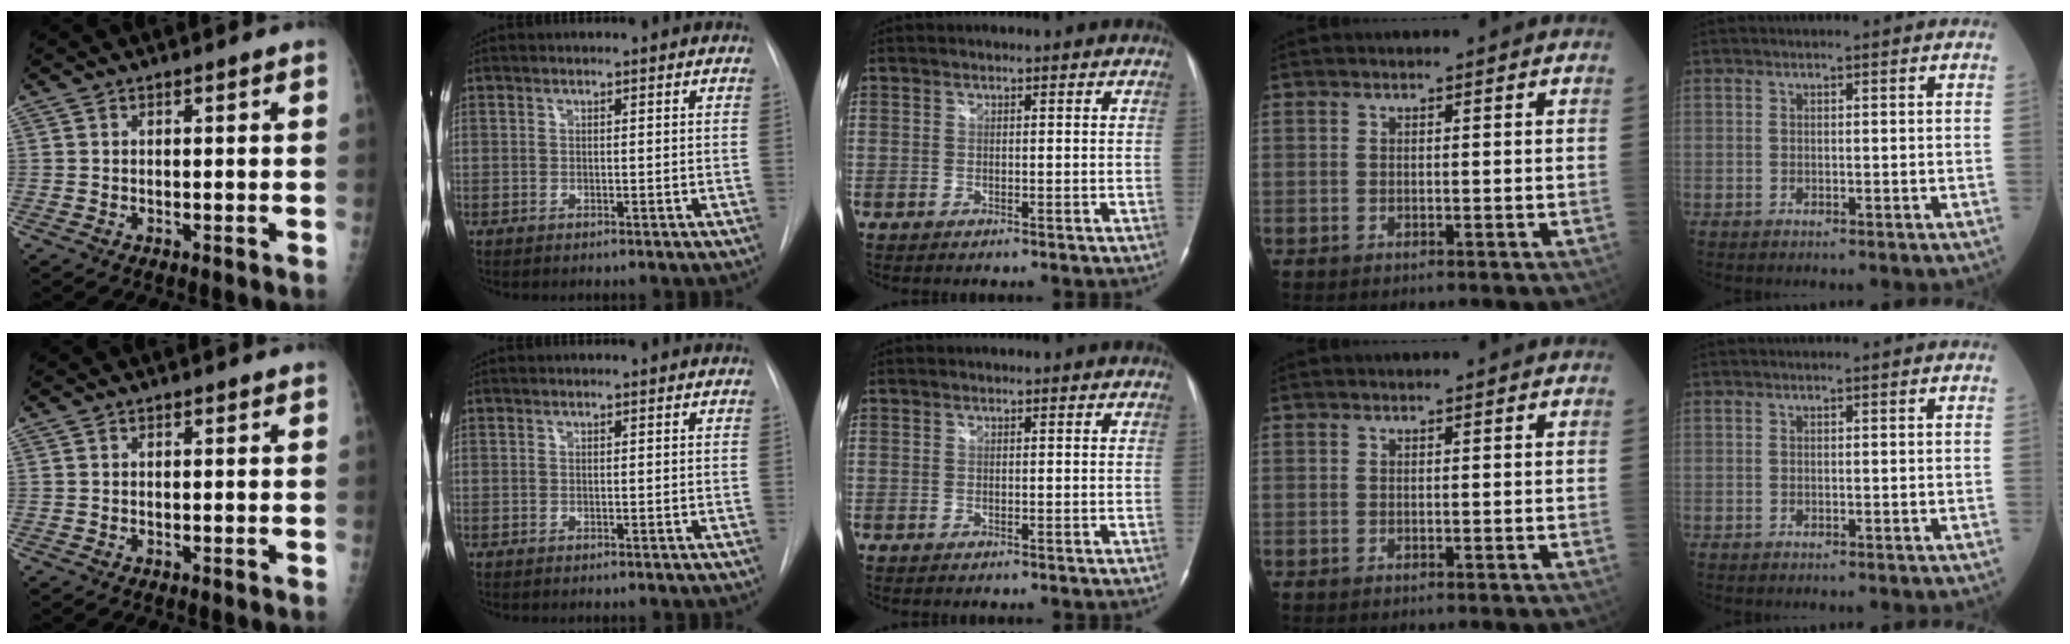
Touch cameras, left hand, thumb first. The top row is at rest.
{}